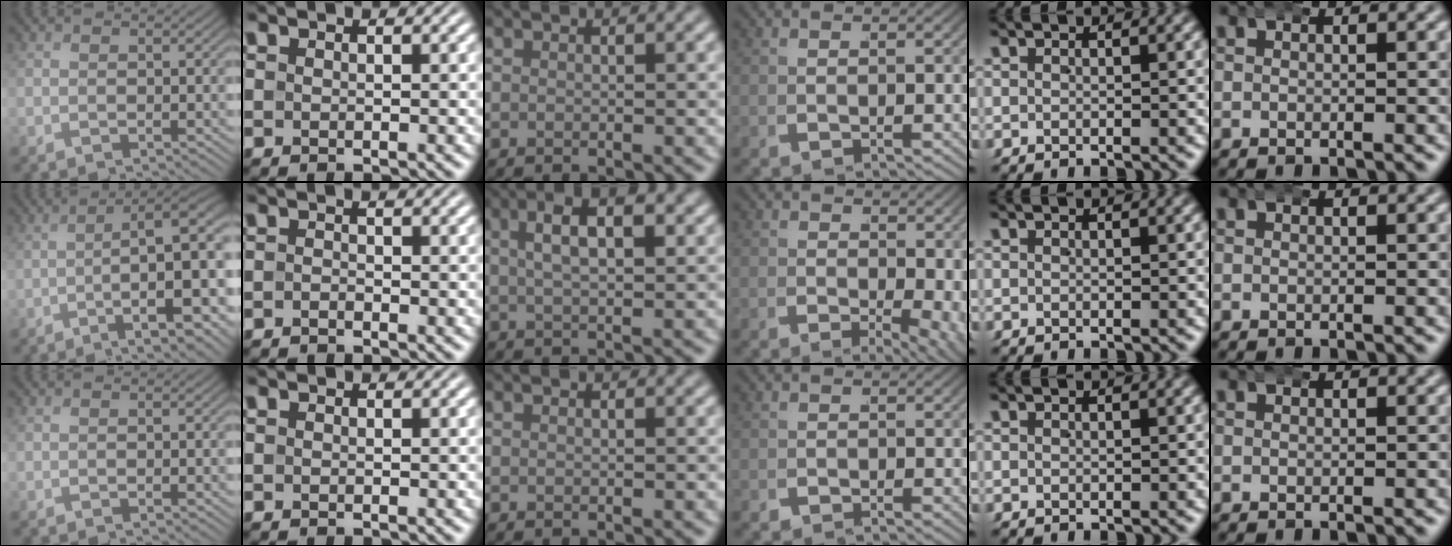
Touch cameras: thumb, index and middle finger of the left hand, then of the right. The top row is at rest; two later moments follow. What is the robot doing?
{"motion": "wrap", "object": "arm wrap"}